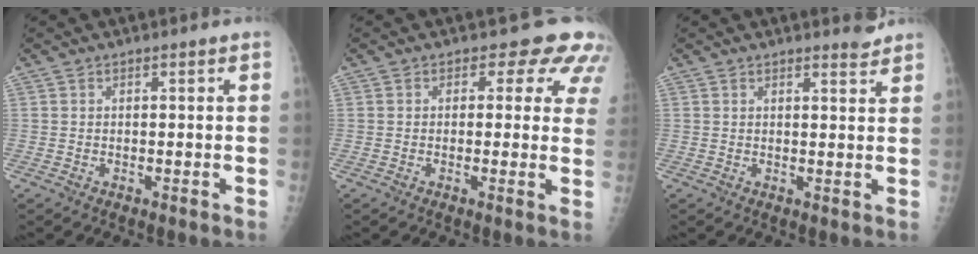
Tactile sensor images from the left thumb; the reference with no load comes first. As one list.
[{"total": 7.0, "force": [4.7, 4.3, 2.9], "torque": [0.009, -0.014, 0.027]}, {"total": 1.8, "force": [1.8, 0.0, 0.3], "torque": [-0.001, -0.020, 0.023]}]